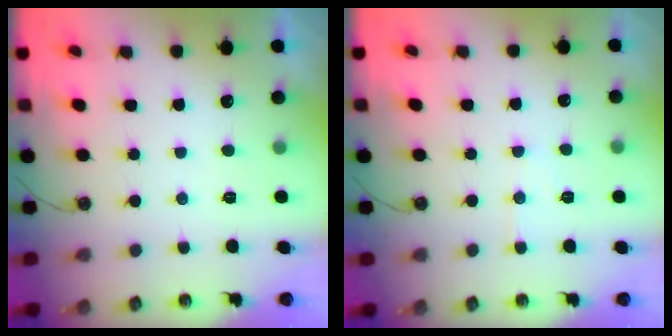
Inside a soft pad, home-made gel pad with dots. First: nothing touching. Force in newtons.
{"total": 5.6, "press": 5.6, "slide": 0.8}